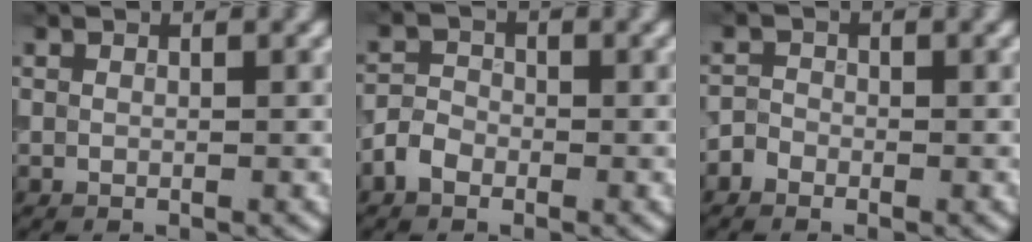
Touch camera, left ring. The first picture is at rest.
{"total": 2.2, "force": [-1.2, 1.5, 1.0], "torque": [-0.016, 0.006, -0.030]}
{"total": 1.2, "force": [-0.8, 0.8, 0.2], "torque": [0.002, 0.002, -0.021]}